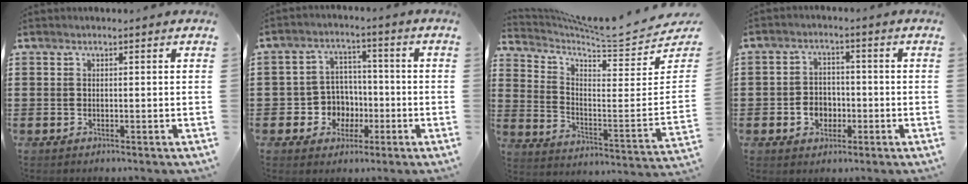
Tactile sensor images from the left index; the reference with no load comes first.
{"total": 5.9, "force": [-1.5, 5.5, 1.5], "torque": [-0.044, 0.016, -0.024]}
{"total": 6.0, "force": [5.6, 0.0, 2.2], "torque": [-0.059, -0.065, 0.086]}
{"total": 3.8, "force": [-1.3, 3.1, 1.7], "torque": [-0.031, 0.000, -0.029]}